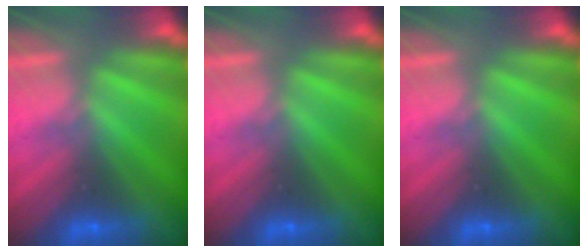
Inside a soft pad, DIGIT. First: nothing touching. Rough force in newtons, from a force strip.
{"total": 0.0}
{"total": 0.0}